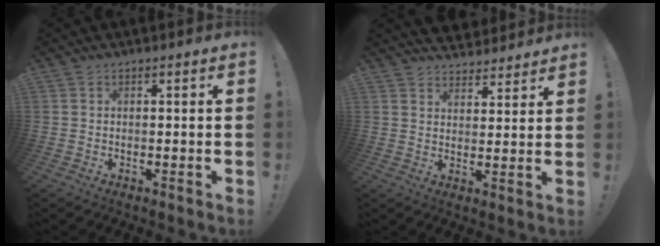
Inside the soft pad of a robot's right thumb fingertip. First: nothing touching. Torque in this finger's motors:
{"motor_torque": [-0.94, 0.95, 0.16, 0.17, 0.00]}